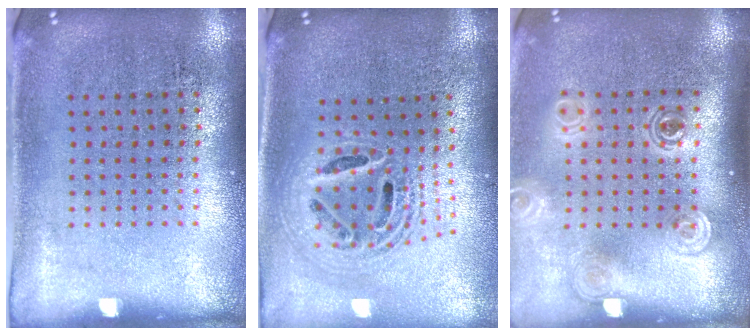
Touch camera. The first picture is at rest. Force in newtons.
{"total": 2.1, "press": 1.7, "slide": 1.3}
{"total": 1.9, "press": 1.4, "slide": 1.2}